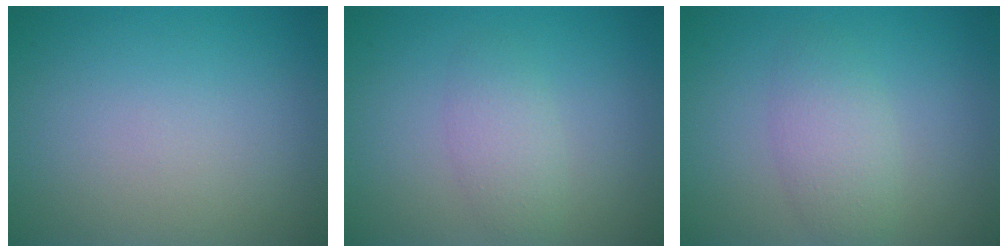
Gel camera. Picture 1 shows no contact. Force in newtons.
{"total": 1.5, "press": 1.5, "slide": 0.0}
{"total": 2.8, "press": 2.8, "slide": 0.1}